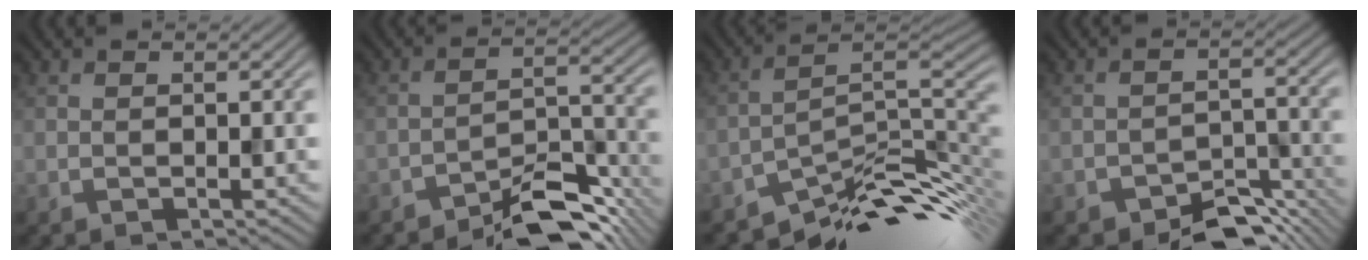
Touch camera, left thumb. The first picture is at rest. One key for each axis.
{"total": 7.7, "fx": -6.1, "fy": 2.3, "fz": 4.2, "tx": -0.057, "ty": 0.010, "tz": -0.108}
{"total": 11.3, "fx": -8.0, "fy": 3.5, "fz": 7.1, "tx": -0.102, "ty": -0.001, "tz": -0.143}
{"total": 6.4, "fx": -5.0, "fy": 2.7, "fz": 3.0, "tx": -0.038, "ty": -0.008, "tz": -0.080}